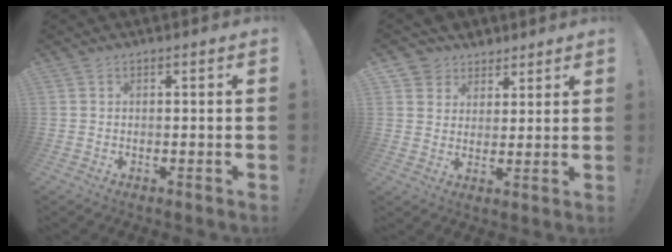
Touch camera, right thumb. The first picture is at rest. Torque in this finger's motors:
{"motor_torque": [0.01, 0.01, 0.27, 0.28, 0.09]}